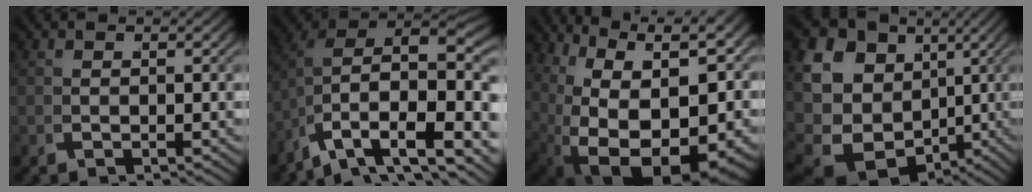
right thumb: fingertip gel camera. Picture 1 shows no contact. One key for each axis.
{"total": 13.4, "fx": -1.6, "fy": 9.0, "fz": 9.8, "tx": -0.155, "ty": -0.054, "tz": -0.012}
{"total": 22.0, "fx": -0.7, "fy": 14.6, "fz": 16.4, "tx": -0.306, "ty": -0.076, "tz": 0.028}
{"total": 15.1, "fx": -1.0, "fy": 12.0, "fz": 9.1, "tx": -0.194, "ty": -0.047, "tz": 0.000}